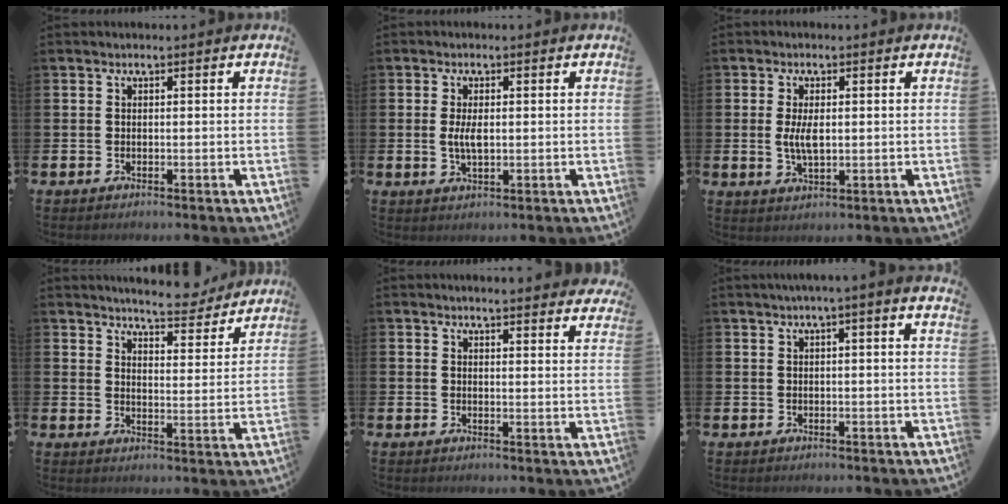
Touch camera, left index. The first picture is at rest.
{"total": 3.0, "force": [0.2, 1.3, 2.7], "torque": [-0.045, 0.001, 0.001]}
{"total": 3.8, "force": [0.4, 1.7, 3.4], "torque": [-0.059, 0.001, 0.004]}
{"total": 6.2, "force": [6.0, 0.7, 1.0], "torque": [-0.027, -0.040, 0.106]}
{"total": 3.0, "force": [3.0, -0.1, 0.0], "torque": [0.002, -0.016, 0.053]}
{"total": 1.2, "force": [0.6, -0.4, 1.0], "torque": [-0.022, 0.001, 0.010]}